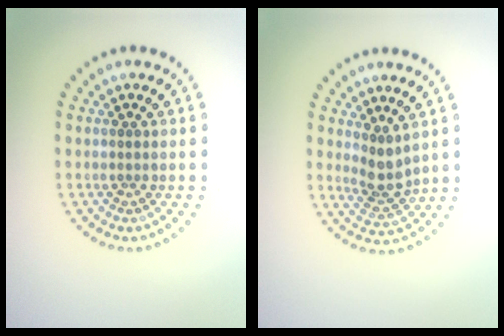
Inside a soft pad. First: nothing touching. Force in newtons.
{"total": 2.6, "press": 2.0, "slide": 1.7}